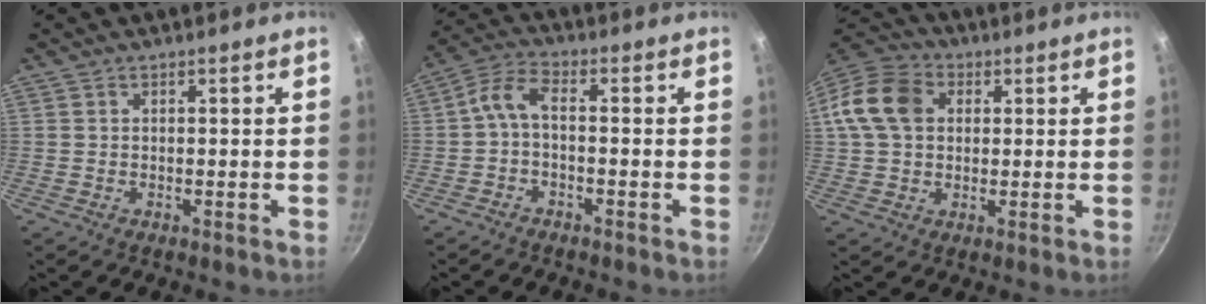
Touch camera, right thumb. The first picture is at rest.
{"total": 4.8, "force": [-1.3, 2.1, 4.1], "torque": [-0.100, 0.030, -0.035]}
{"total": 12.1, "force": [2.2, 9.4, 7.4], "torque": [-0.122, 0.021, 0.024]}